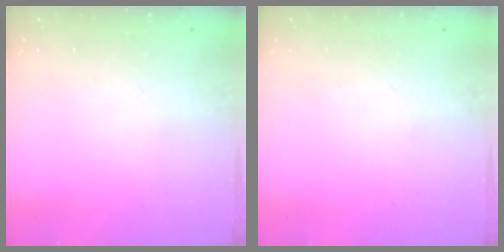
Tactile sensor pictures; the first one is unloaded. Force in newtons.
{"total": 0.0}